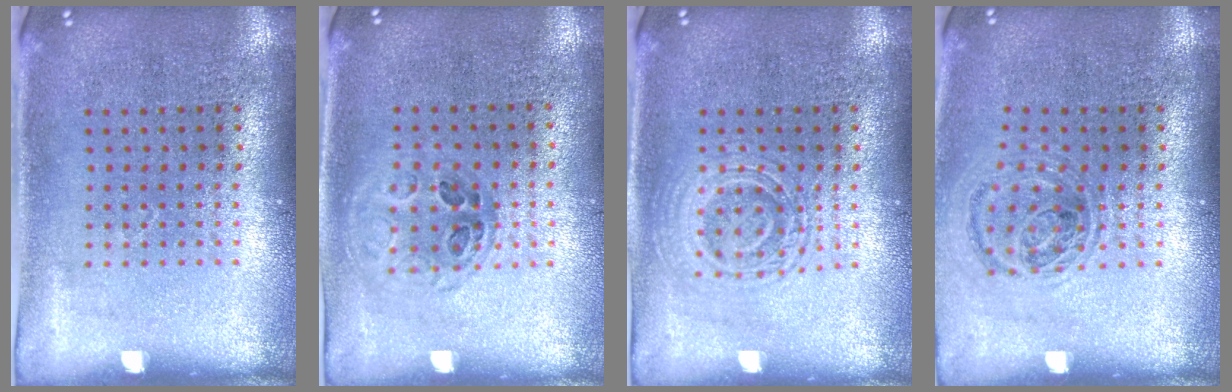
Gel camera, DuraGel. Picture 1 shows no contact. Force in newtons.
{"total": 0.9, "press": 0.9, "slide": 0.2}
{"total": 2.7, "press": 2.7, "slide": 0.5}
{"total": 1.0, "press": 0.9, "slide": 0.2}